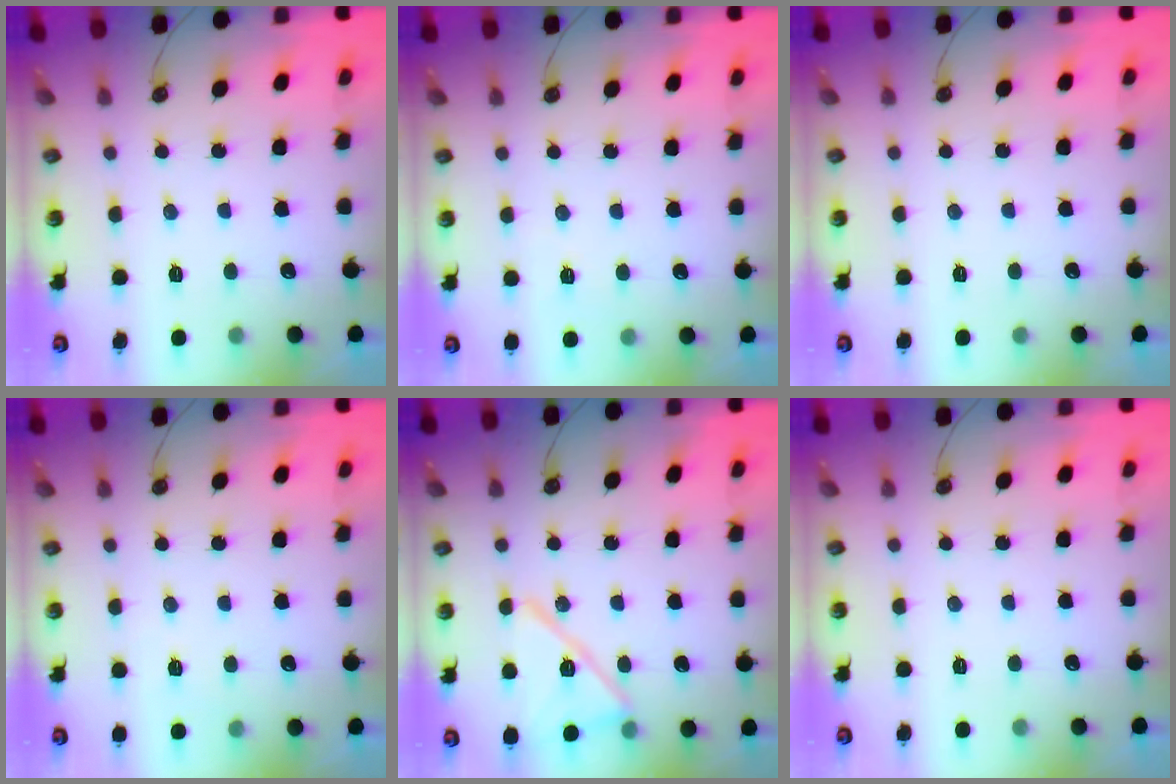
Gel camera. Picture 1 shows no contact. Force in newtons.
{"total": 2.8, "press": 2.7, "slide": 0.9}
{"total": 0.0}
{"total": 3.2, "press": 2.3, "slide": 2.2}
{"total": 14.2, "press": 14.2, "slide": 0.5}
{"total": 0.0}